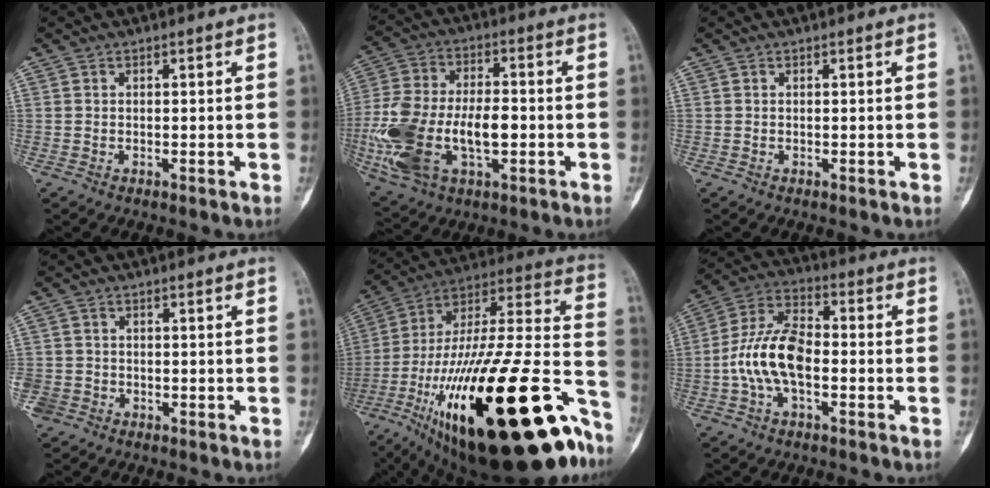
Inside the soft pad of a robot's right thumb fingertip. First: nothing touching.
{"total": 19.8, "force": [-3.9, 11.0, 16.0], "torque": [-0.330, 0.017, -0.062]}
{"total": 0.0}
{"total": 4.2, "force": [-1.7, 3.7, 1.0], "torque": [-0.024, 0.014, -0.031]}
{"total": 47.1, "force": [-20.1, 15.6, 39.6], "torque": [-0.576, 0.058, -0.322]}
{"total": 12.3, "force": [-2.2, 6.5, 10.2], "torque": [-0.204, 0.039, -0.048]}